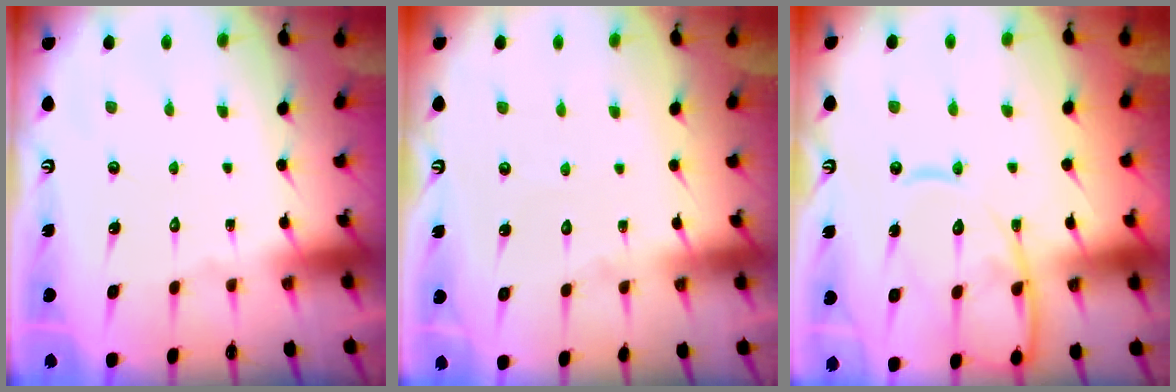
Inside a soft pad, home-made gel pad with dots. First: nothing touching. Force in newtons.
{"total": 2.3, "press": 2.3, "slide": 0.2}
{"total": 13.3, "press": 13.2, "slide": 1.4}